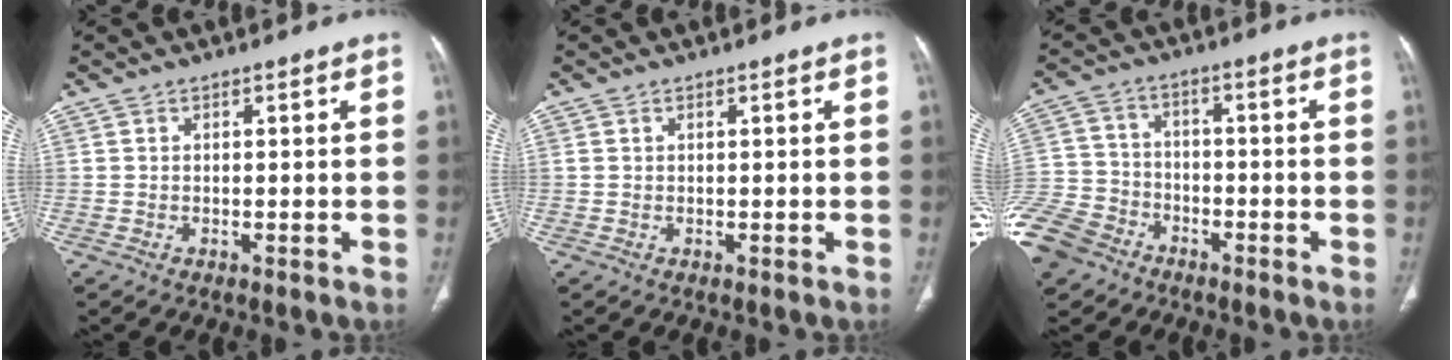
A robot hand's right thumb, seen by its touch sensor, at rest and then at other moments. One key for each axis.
{"total": 0.5, "fx": 0.3, "fy": 0.3, "fz": 0.3, "tx": -0.007, "ty": 0.007, "tz": 0.007}
{"total": 12.6, "fx": -8.0, "fy": 8.9, "fz": 4.0, "tx": -0.102, "ty": 0.034, "tz": -0.154}